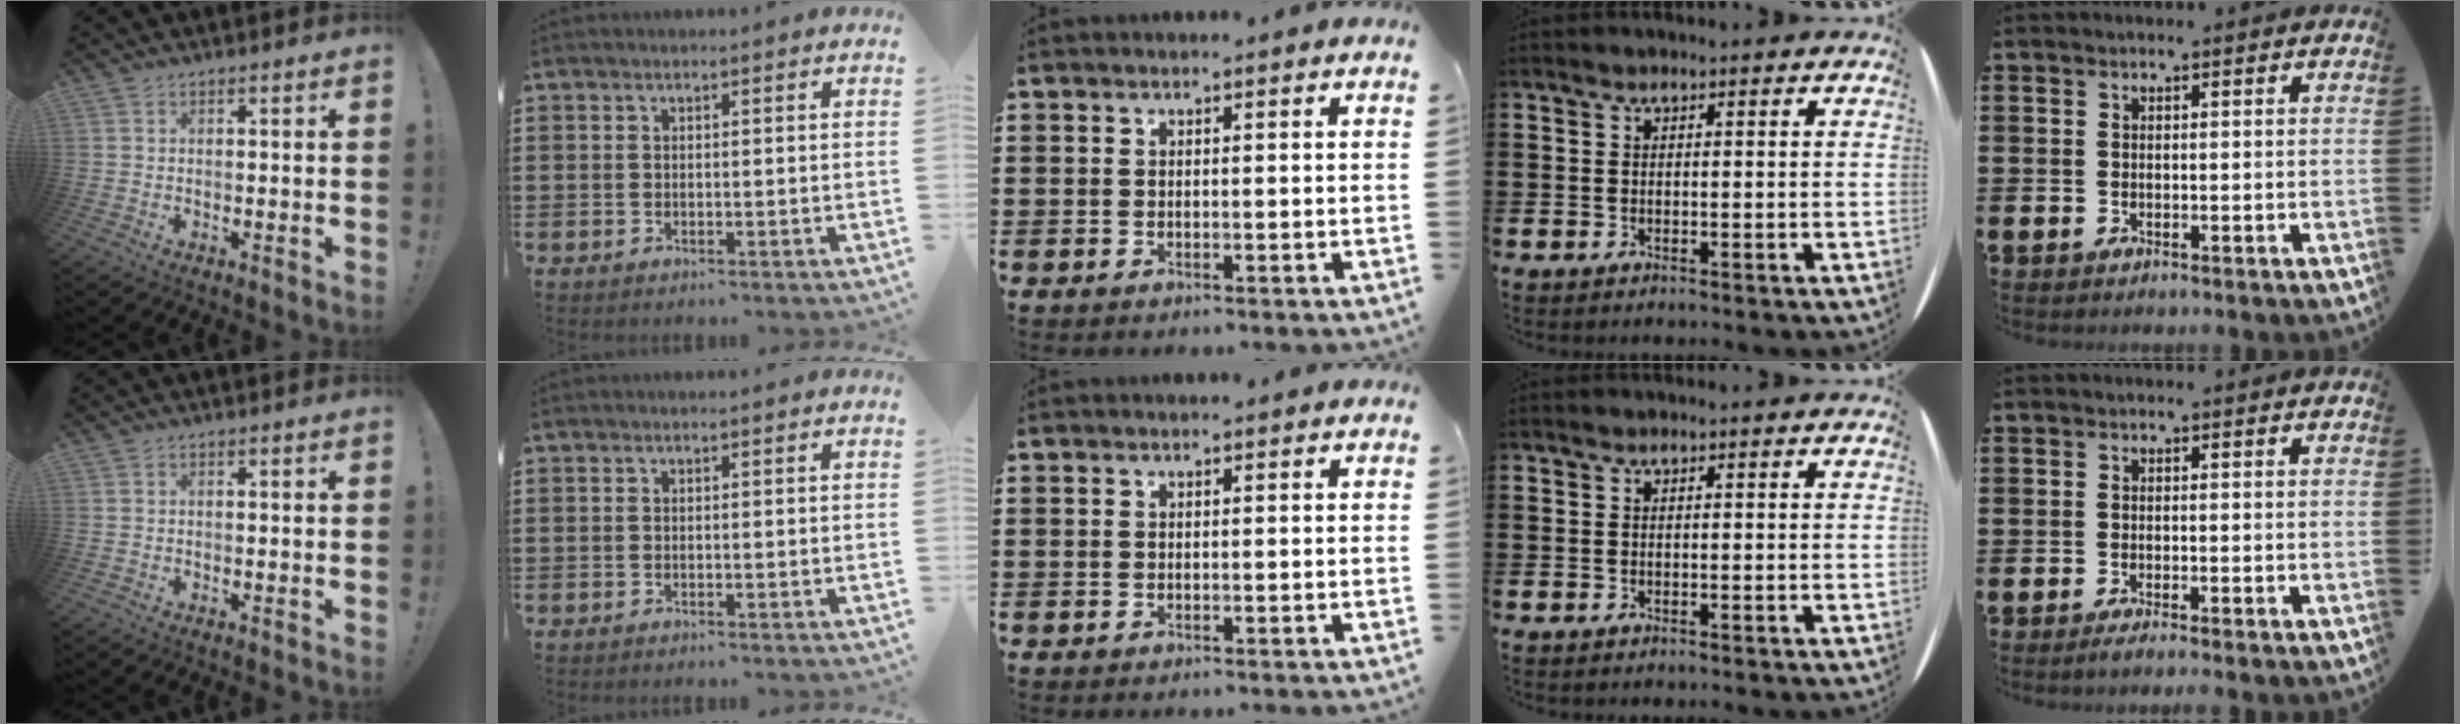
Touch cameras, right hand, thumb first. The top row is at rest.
{"little": {"total": 1.0, "force": [-0.6, 0.0, 0.7], "torque": [-0.011, -0.003, -0.012]}}